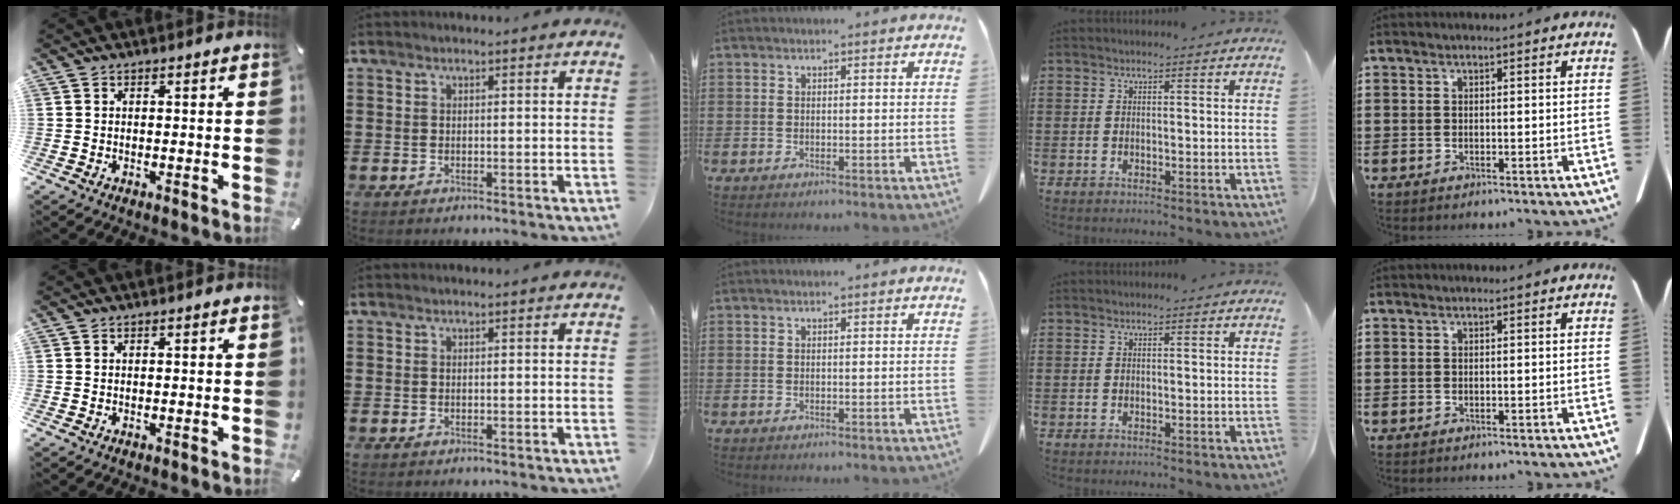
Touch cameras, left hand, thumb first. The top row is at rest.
{}